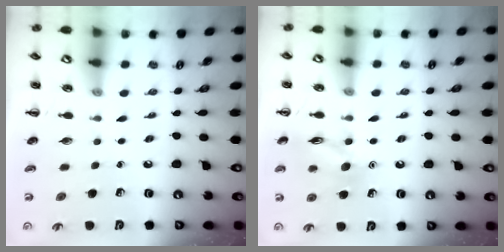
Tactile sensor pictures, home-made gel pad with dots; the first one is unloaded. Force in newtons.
{"total": 10.5, "press": 10.5, "slide": 0.6}